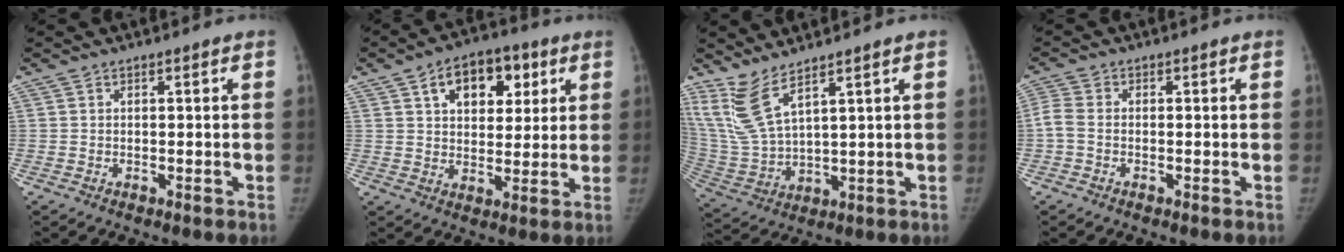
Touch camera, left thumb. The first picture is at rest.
{"total": 12.1, "force": [5.1, 7.8, 7.8], "torque": [-0.070, -0.006, 0.075]}
{"total": 9.2, "force": [6.5, 2.1, 6.2], "torque": [-0.143, -0.040, 0.158]}
{"total": 2.8, "force": [-0.7, 1.7, 2.1], "torque": [-0.055, 0.001, -0.025]}